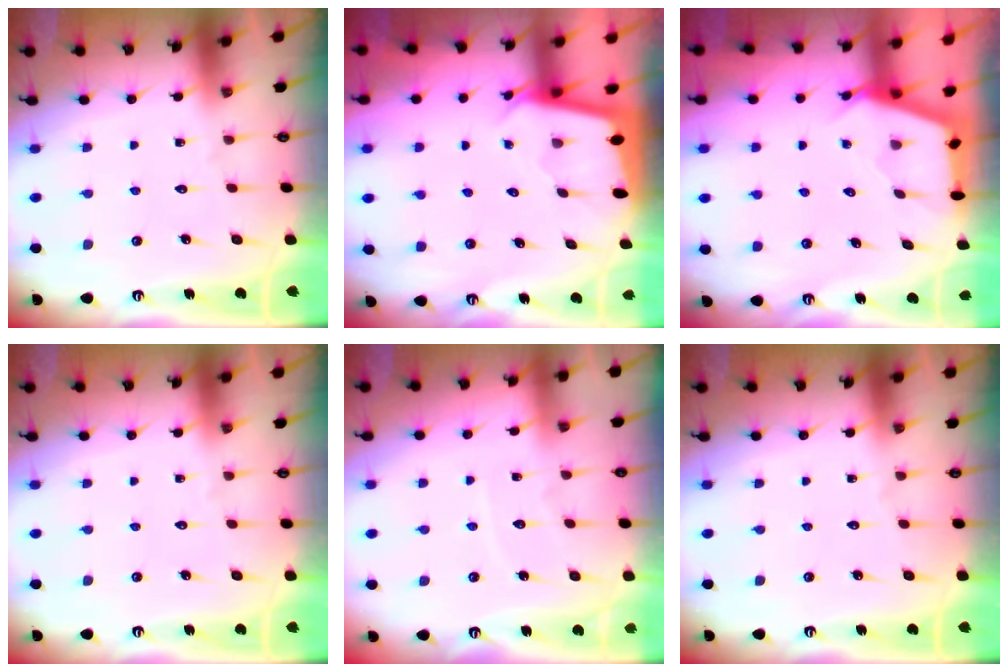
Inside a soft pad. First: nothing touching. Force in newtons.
{"total": 1.8, "press": 1.8, "slide": 0.1}
{"total": 3.0, "press": 3.0, "slide": 0.4}
{"total": 0.0}
{"total": 3.5, "press": 3.5, "slide": 0.1}
{"total": 0.0}